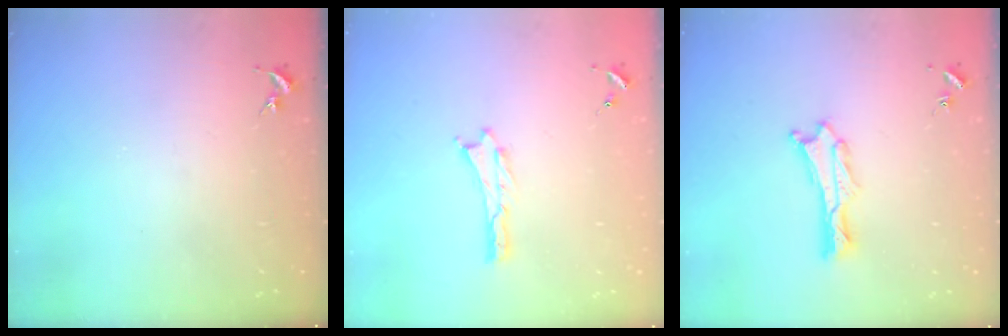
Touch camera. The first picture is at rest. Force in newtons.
{"total": 0.0}
{"total": 0.9, "press": 0.9, "slide": 0.2}